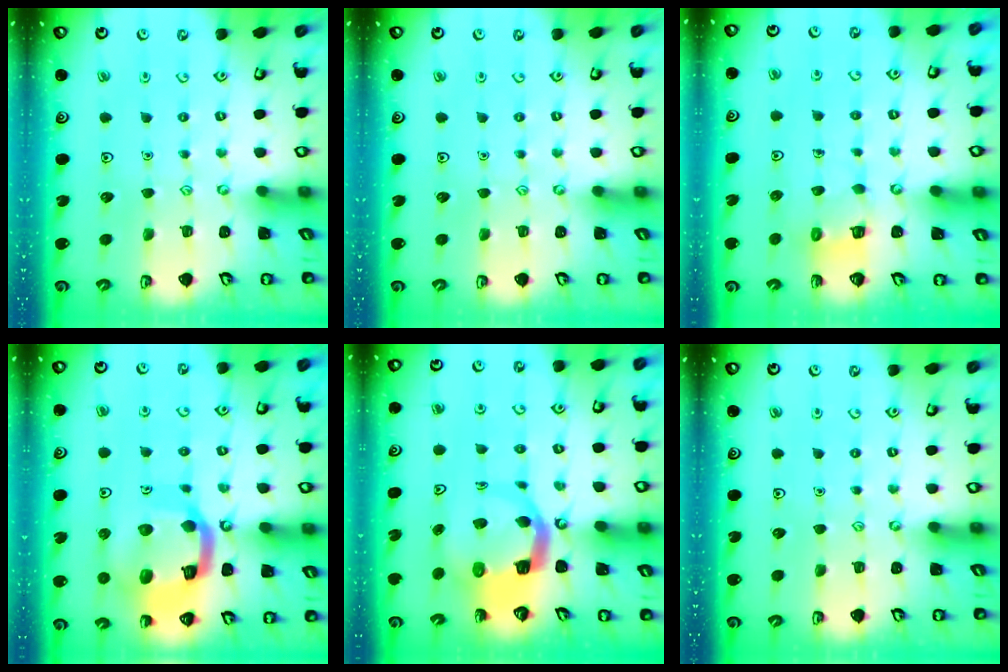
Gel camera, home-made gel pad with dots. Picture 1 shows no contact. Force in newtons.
{"total": 0.0}
{"total": 5.1, "press": 5.1, "slide": 0.3}
{"total": 17.9, "press": 17.8, "slide": 1.9}
{"total": 8.1, "press": 8.0, "slide": 0.9}
{"total": 0.0}